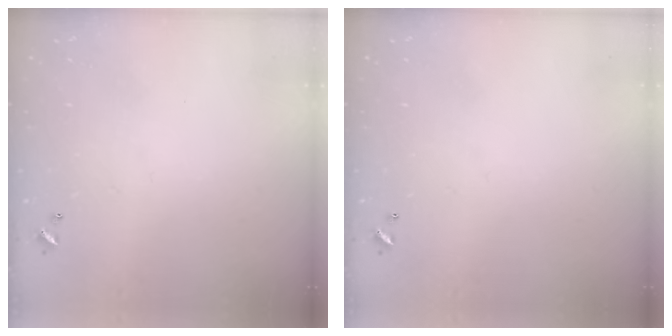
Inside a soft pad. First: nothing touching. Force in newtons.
{"total": 0.0}